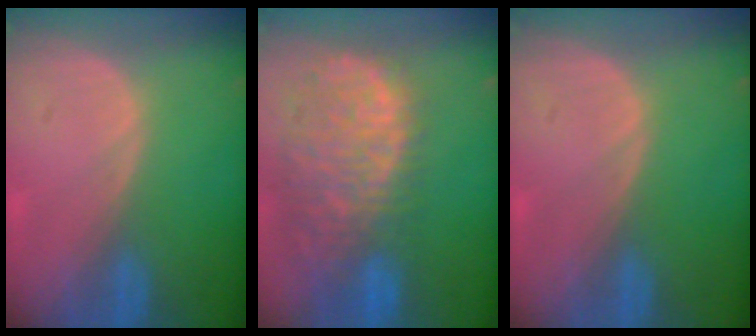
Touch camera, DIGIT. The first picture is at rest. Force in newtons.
{"total": 13.5, "press": 11.0, "slide": 7.8}
{"total": 0.0}